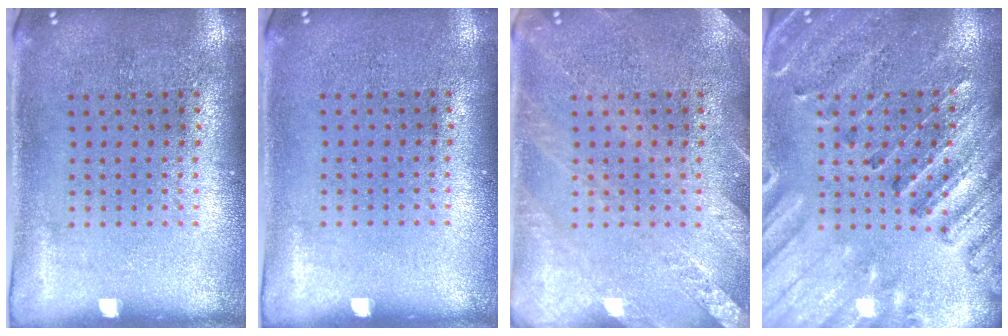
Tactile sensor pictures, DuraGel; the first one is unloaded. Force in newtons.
{"total": 0.0}
{"total": 2.6, "press": 2.6, "slide": 0.2}
{"total": 2.7, "press": 2.6, "slide": 0.8}